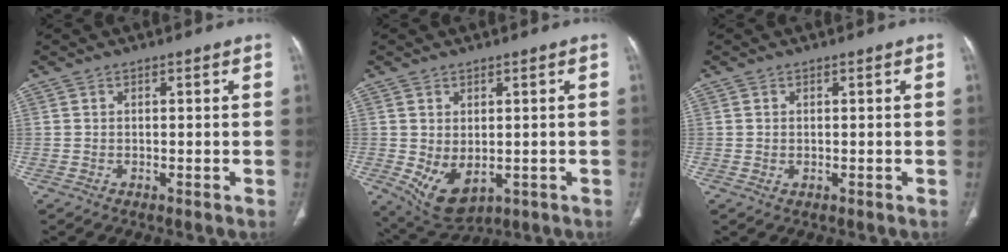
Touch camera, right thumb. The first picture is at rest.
{"total": 7.6, "force": [-1.2, 4.7, 5.9], "torque": [-0.094, -0.009, 0.004]}
{"total": 0.6, "force": [0.0, 0.4, 0.4], "torque": [-0.011, -0.003, 0.002]}